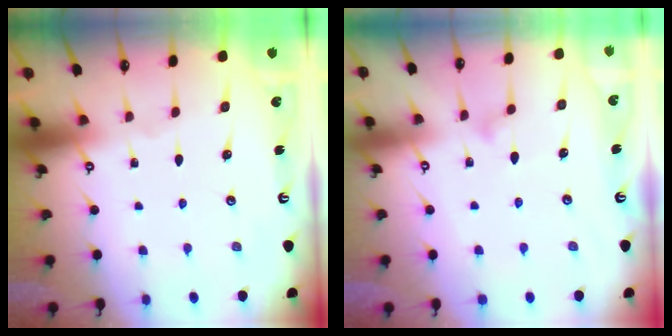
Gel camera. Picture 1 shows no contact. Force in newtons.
{"total": 7.9, "press": 7.9, "slide": 0.3}